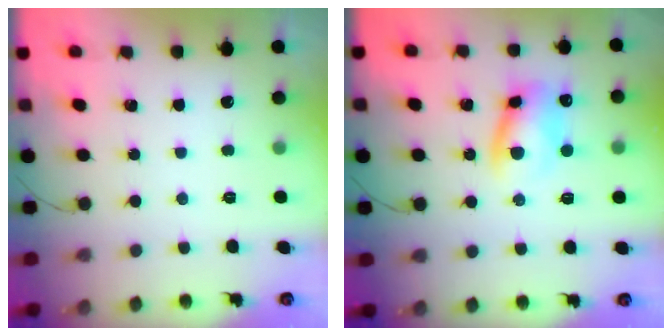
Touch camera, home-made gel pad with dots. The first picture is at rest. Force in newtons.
{"total": 10.4, "press": 10.2, "slide": 2.0}